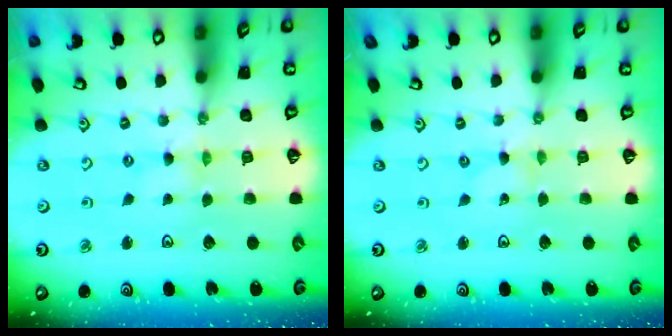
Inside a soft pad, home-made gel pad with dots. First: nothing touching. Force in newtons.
{"total": 0.0}